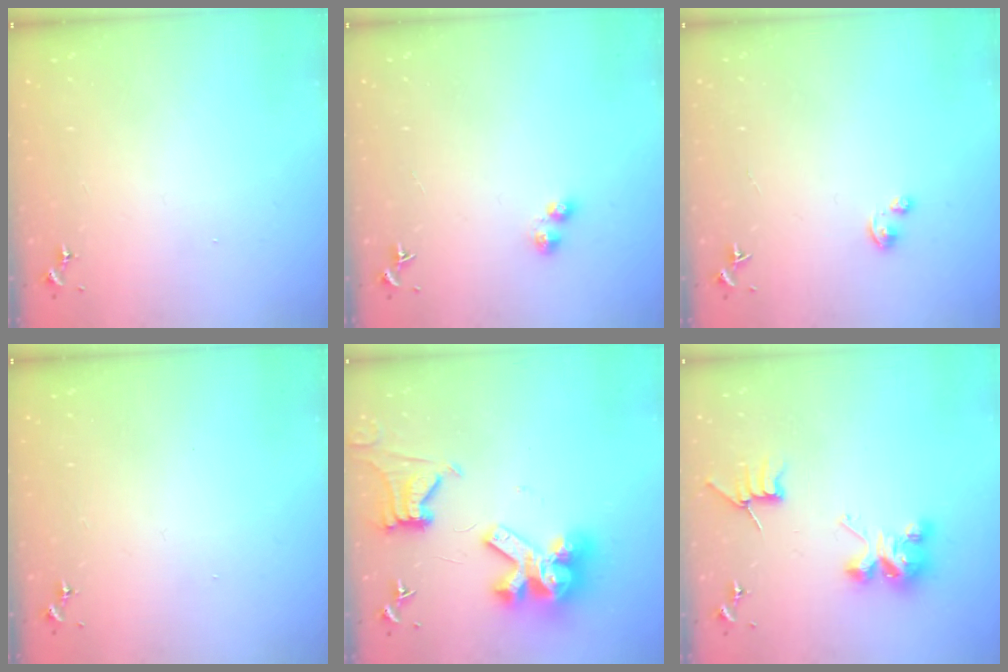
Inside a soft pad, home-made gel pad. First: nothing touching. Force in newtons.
{"total": 3.9, "press": 3.9, "slide": 0.5}
{"total": 2.5, "press": 2.5, "slide": 0.2}
{"total": 0.0}
{"total": 19.4, "press": 19.2, "slide": 2.4}
{"total": 9.1, "press": 9.0, "slide": 1.0}